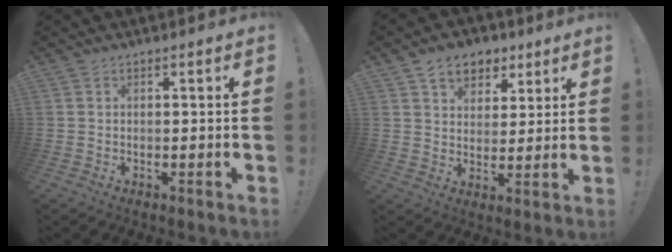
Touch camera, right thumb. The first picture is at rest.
{"total": 9.3, "force": [5.4, 6.8, 3.4], "torque": [-0.040, -0.028, 0.102]}